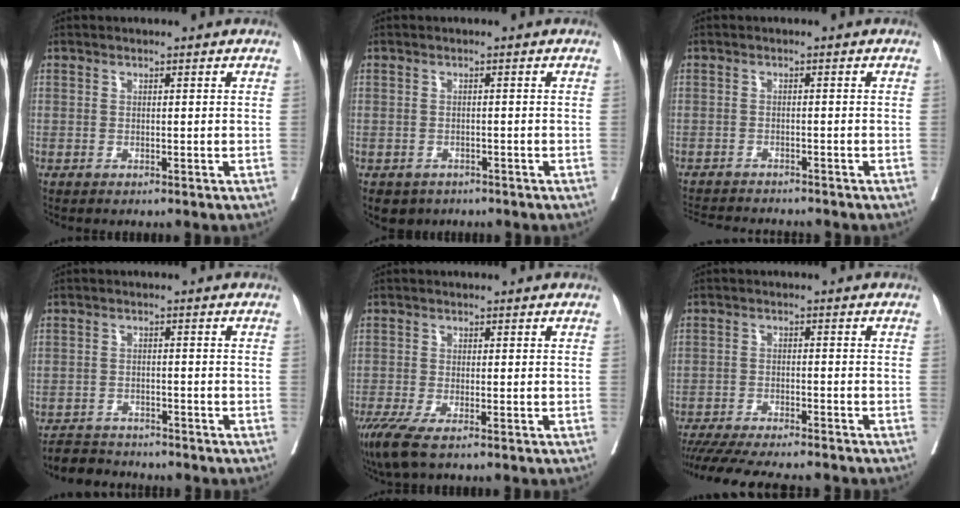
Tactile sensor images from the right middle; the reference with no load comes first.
{"total": 4.7, "force": [-3.3, 3.1, 1.1], "torque": [-0.019, 0.001, -0.044]}
{"total": 9.5, "force": [-8.9, 1.2, 3.0], "torque": [-0.047, -0.006, -0.125]}
{"total": 4.3, "force": [-4.2, 0.9, -0.2], "torque": [0.004, -0.010, -0.074]}
{"total": 5.2, "force": [-3.3, 0.8, 3.9], "torque": [-0.074, -0.018, -0.058]}
{"total": 15.2, "force": [-13.5, 1.8, 6.7], "torque": [-0.114, -0.025, -0.194]}